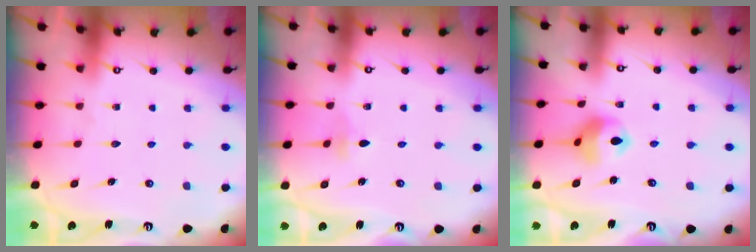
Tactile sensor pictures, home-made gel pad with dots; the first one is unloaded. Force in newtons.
{"total": 2.4, "press": 2.3, "slide": 0.7}
{"total": 8.8, "press": 8.7, "slide": 0.6}